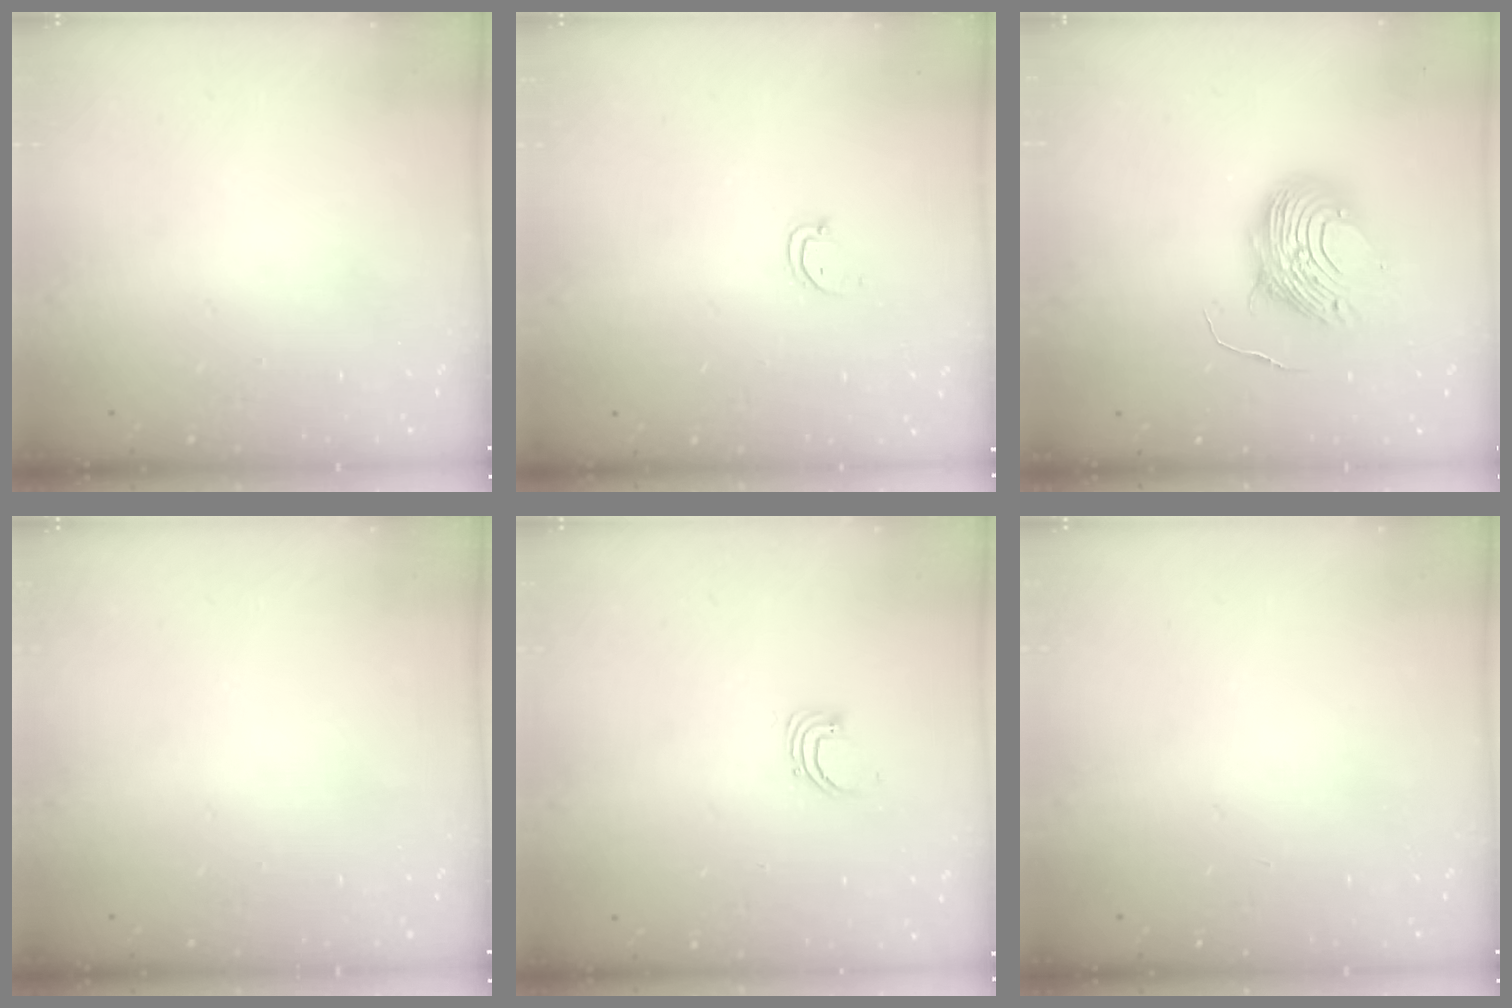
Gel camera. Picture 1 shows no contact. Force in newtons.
{"total": 2.5, "press": 2.5, "slide": 0.3}
{"total": 10.6, "press": 10.6, "slide": 0.9}
{"total": 0.0}
{"total": 2.5, "press": 2.5, "slide": 0.1}
{"total": 0.0}